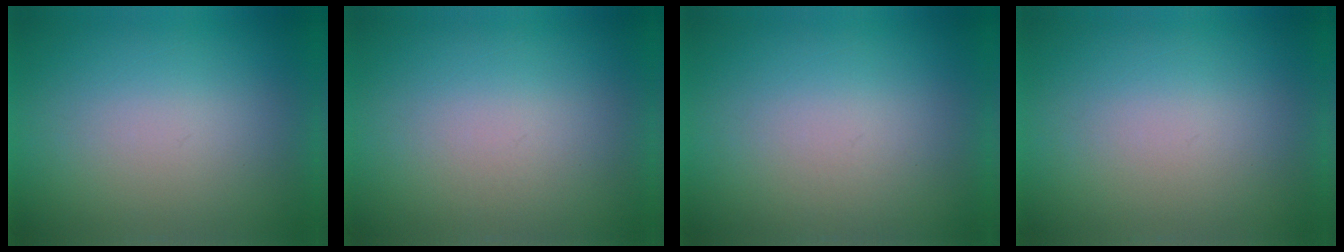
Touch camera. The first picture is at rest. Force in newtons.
{"total": 1.2}
{"total": 1.2}
{"total": 1.1}